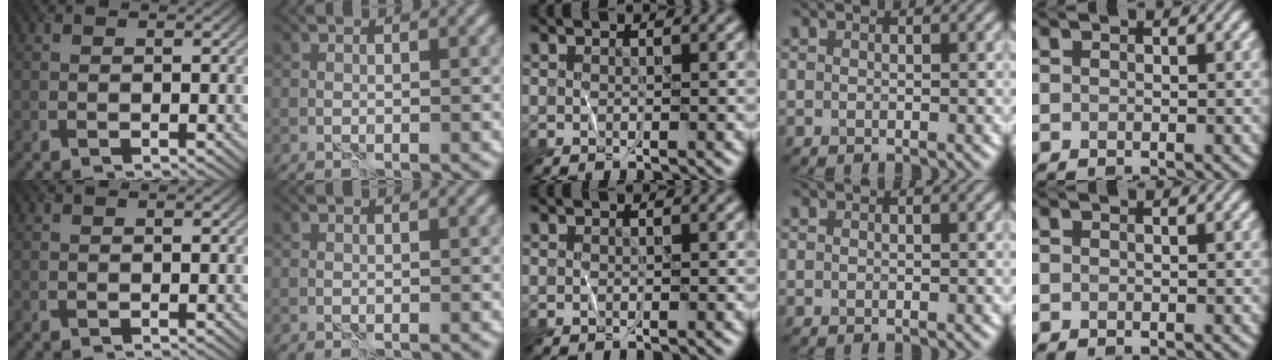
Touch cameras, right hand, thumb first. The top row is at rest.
{}